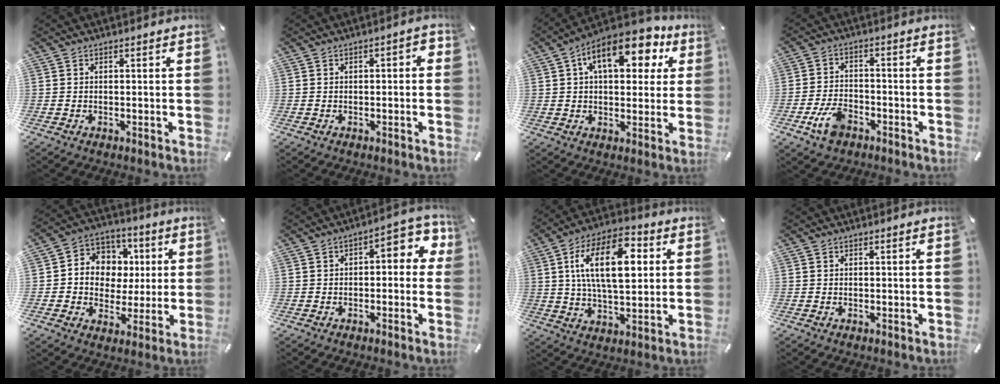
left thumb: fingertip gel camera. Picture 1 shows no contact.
{"total": 2.1, "force": [-0.9, 1.0, 1.6], "torque": [-0.026, 0.008, -0.017]}
{"total": 14.8, "force": [6.7, 7.9, 10.6], "torque": [-0.153, -0.018, 0.109]}
{"total": 7.5, "force": [-3.8, 4.6, 4.5], "torque": [-0.106, 0.010, -0.073]}
{"total": 9.8, "force": [0.0, 9.5, 2.4], "torque": [-0.047, 0.006, 0.006]}
{"total": 7.1, "force": [0.7, 3.6, 6.1], "torque": [-0.077, -0.010, 0.003]}
{"total": 17.3, "force": [4.6, 9.0, 14.0], "torque": [-0.247, 0.003, 0.072]}
{"total": 0.0}